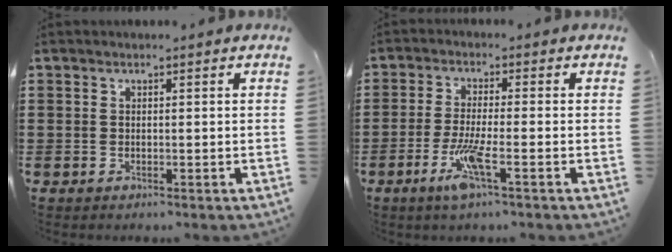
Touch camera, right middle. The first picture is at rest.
{"total": 6.2, "force": [-2.9, 0.5, 5.5], "torque": [-0.116, -0.015, -0.056]}